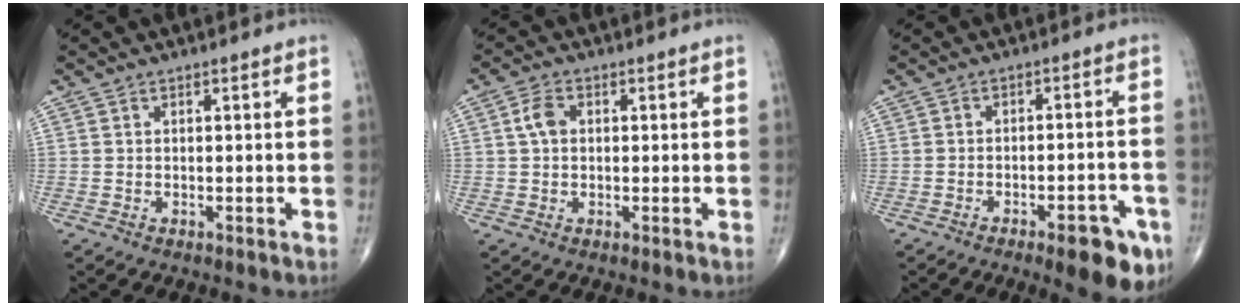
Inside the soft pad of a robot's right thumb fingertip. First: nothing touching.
{"total": 3.4, "force": [0.6, 2.3, 2.4], "torque": [-0.048, 0.007, 0.007]}
{"total": 9.5, "force": [-5.2, 3.0, 7.4], "torque": [-0.076, 0.024, -0.063]}